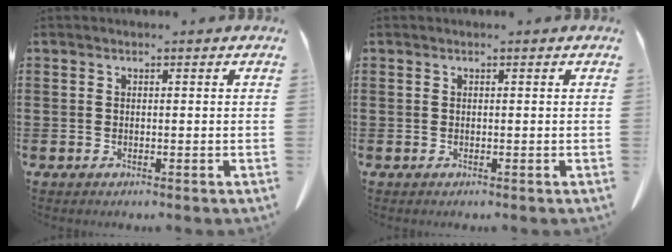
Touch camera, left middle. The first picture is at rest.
{"total": 0.0}